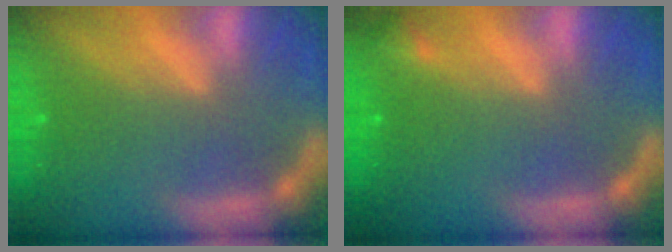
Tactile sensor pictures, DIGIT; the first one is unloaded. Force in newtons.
{"total": 0.9}